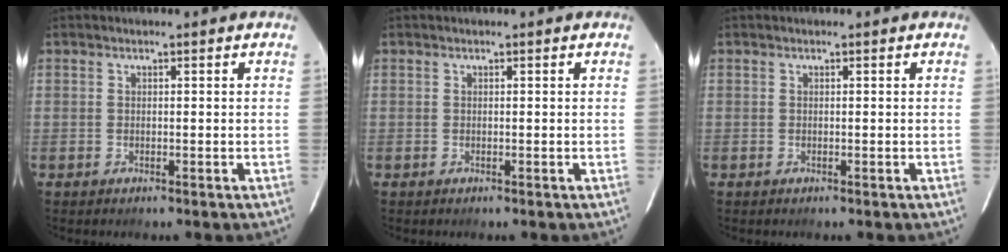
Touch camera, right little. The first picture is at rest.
{"total": 0.0}
{"total": 0.0}